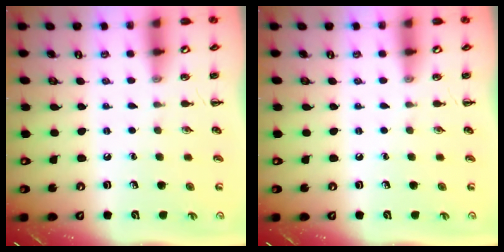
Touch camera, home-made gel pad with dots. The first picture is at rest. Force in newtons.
{"total": 0.0}